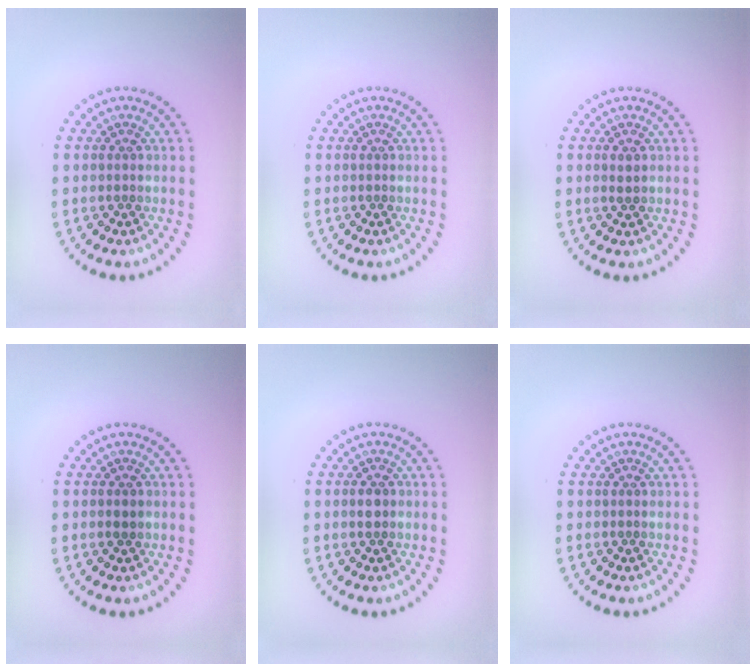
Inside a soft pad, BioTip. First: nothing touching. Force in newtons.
{"total": 0.0}
{"total": 0.8, "press": 0.8, "slide": 0.1}
{"total": 0.9, "press": 0.9, "slide": 0.1}
{"total": 1.1, "press": 1.0, "slide": 0.3}
{"total": 0.0}